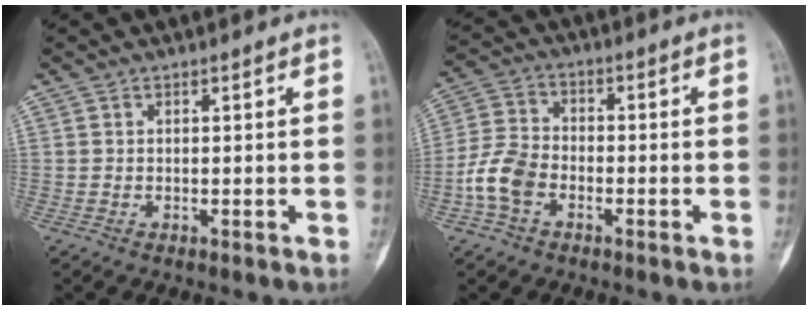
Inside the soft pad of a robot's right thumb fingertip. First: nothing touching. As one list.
[{"total": 7.8, "force": [-3.1, 5.2, 4.9], "torque": [-0.100, 0.022, -0.069]}]